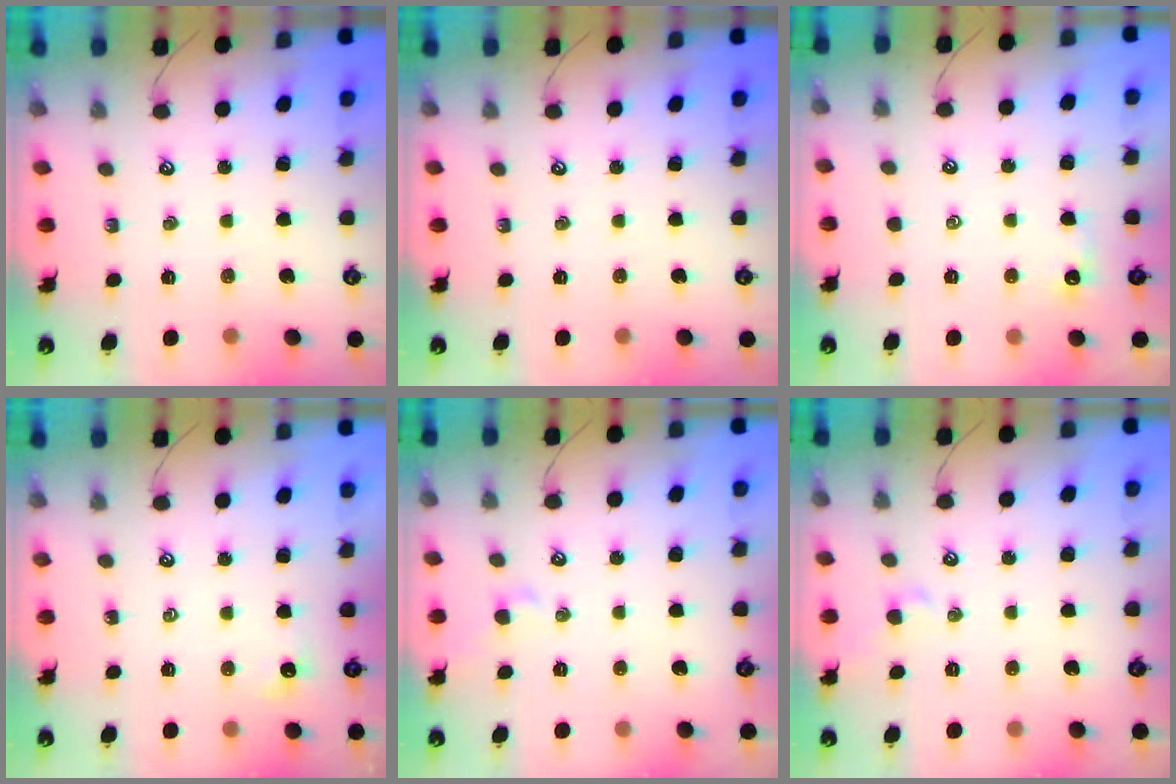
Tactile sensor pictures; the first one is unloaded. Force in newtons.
{"total": 0.0}
{"total": 1.9, "press": 1.9, "slide": 0.4}
{"total": 3.0, "press": 3.0, "slide": 0.5}
{"total": 0.8, "press": 0.8, "slide": 0.1}
{"total": 0.8, "press": 0.8, "slide": 0.1}